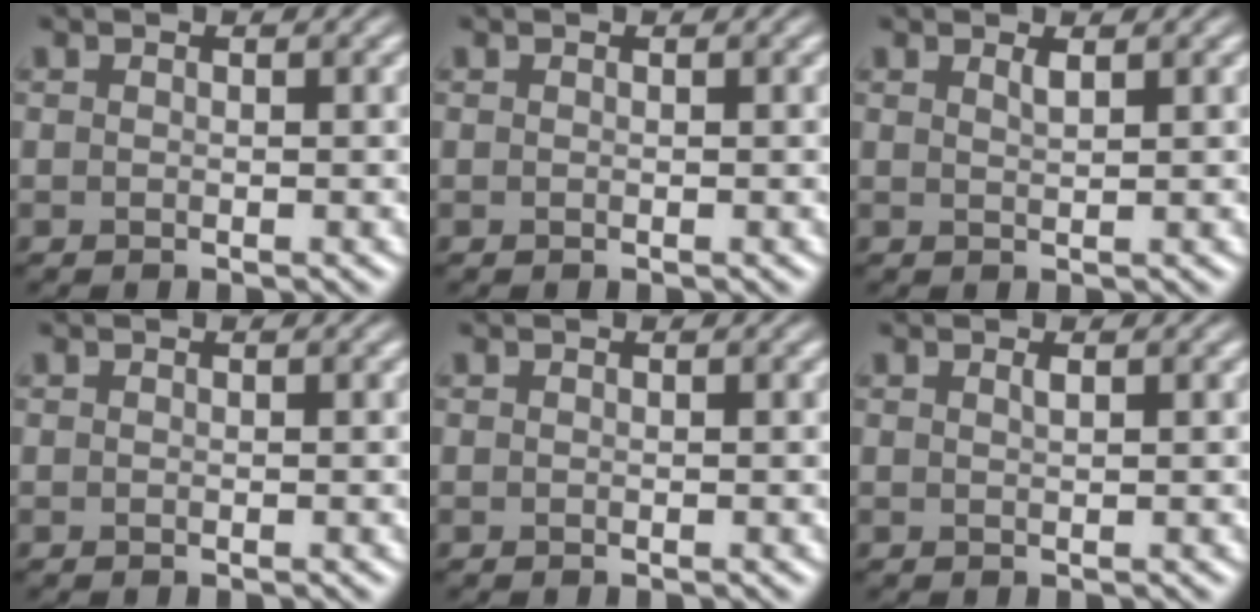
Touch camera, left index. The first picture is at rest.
{"total": 0.0}
{"total": 0.9, "force": [0.7, 0.2, 0.6], "torque": [-0.005, 0.000, 0.010]}
{"total": 0.0}
{"total": 0.0}
{"total": 0.6, "force": [0.4, 0.2, 0.5], "torque": [-0.005, 0.001, 0.006]}